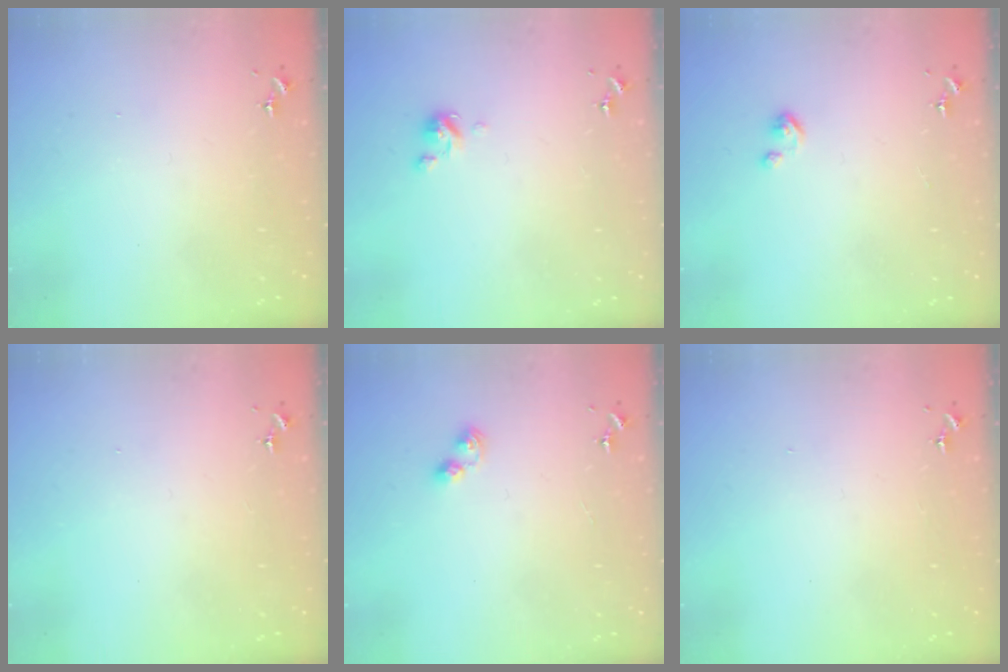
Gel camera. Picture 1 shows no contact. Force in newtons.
{"total": 3.8, "press": 3.8, "slide": 0.3}
{"total": 2.7, "press": 2.7, "slide": 0.3}
{"total": 0.0}
{"total": 4.8, "press": 4.7, "slide": 0.5}
{"total": 0.0}